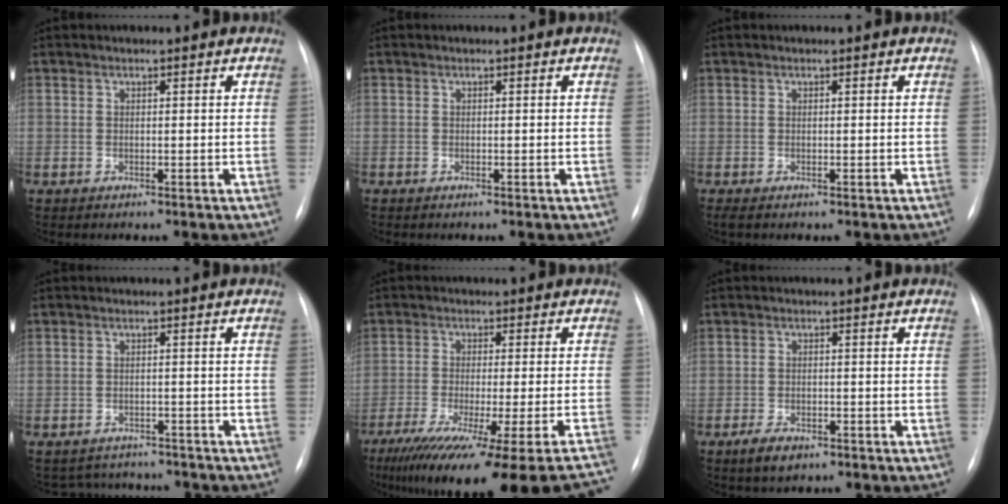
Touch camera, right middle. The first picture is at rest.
{"total": 0.0}
{"total": 0.8, "force": [-0.6, 0.3, 0.5], "torque": [-0.005, -0.002, -0.009]}
{"total": 6.1, "force": [-5.8, 2.0, 0.1], "torque": [0.002, 0.014, -0.071]}
{"total": 27.5, "force": [-23.1, -0.3, 14.9], "torque": [-0.158, -0.083, -0.315]}
{"total": 3.5, "force": [-2.3, 1.6, 2.1], "torque": [-0.045, -0.004, -0.033]}